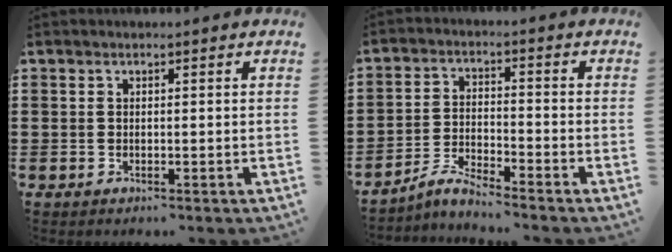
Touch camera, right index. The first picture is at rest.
{"total": 3.8, "force": [-3.6, 0.2, 1.2], "torque": [-0.038, 0.002, -0.075]}